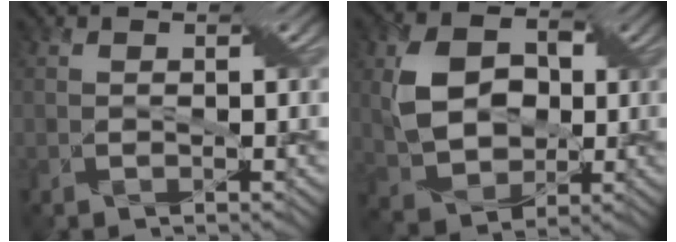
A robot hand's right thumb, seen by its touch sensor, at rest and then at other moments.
{"total": 8.4, "force": [1.0, 6.2, 5.6], "torque": [-0.140, -0.001, 0.019]}